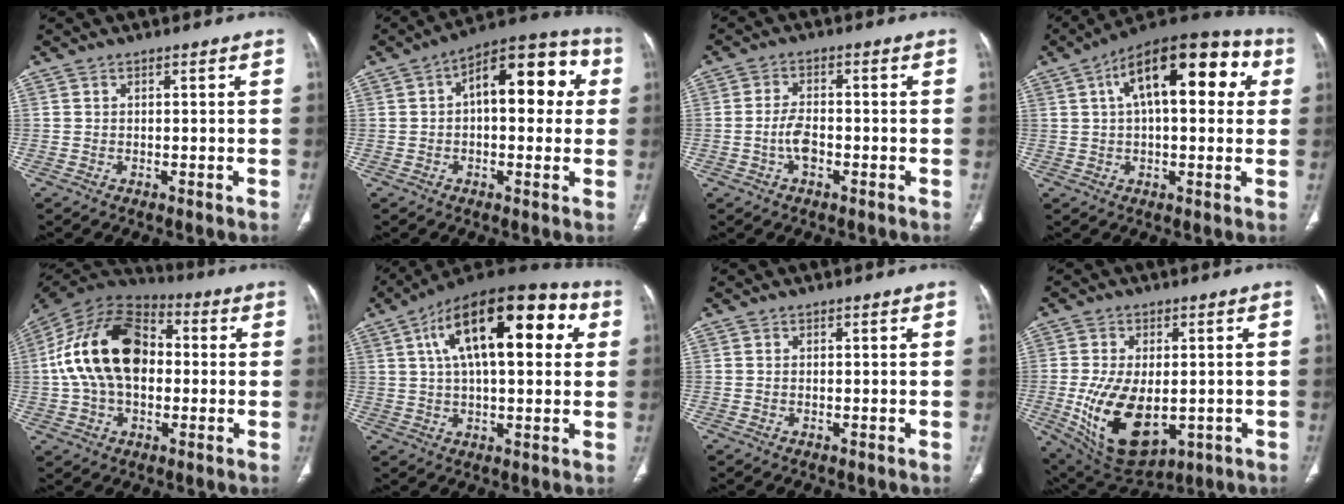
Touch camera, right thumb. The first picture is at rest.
{"total": 15.4, "force": [2.6, 7.8, 13.1], "torque": [-0.140, 0.039, 0.028]}
{"total": 4.4, "force": [-1.3, 2.3, 3.4], "torque": [-0.067, 0.012, -0.026]}
{"total": 20.2, "force": [5.9, 9.1, 17.0], "torque": [-0.229, 0.032, 0.080]}
{"total": 20.8, "force": [1.0, 13.6, 15.7], "torque": [-0.287, 0.029, 0.013]}
{"total": 22.7, "force": [6.7, 9.9, 19.3], "torque": [-0.285, 0.026, 0.097]}
{"total": 0.0}
{"total": 15.8, "force": [-2.8, 9.0, 12.7], "torque": [-0.229, -0.014, -0.016]}